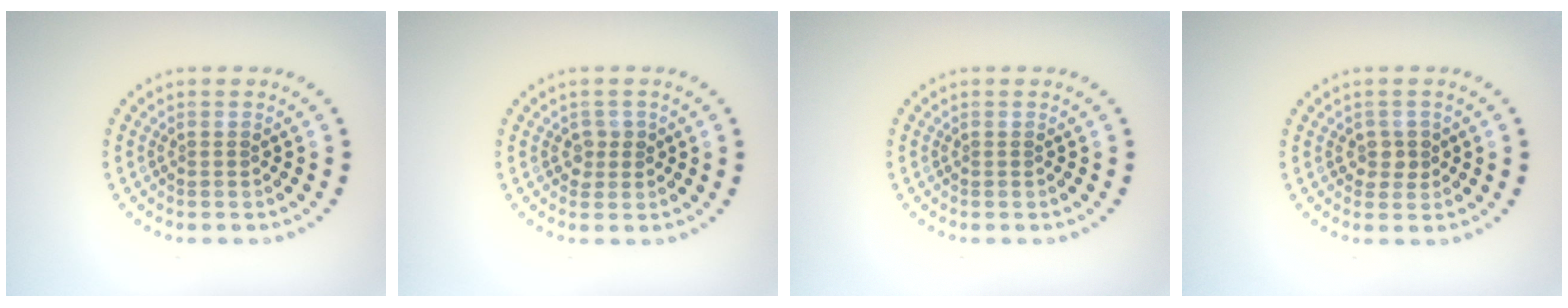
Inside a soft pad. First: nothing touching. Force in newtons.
{"total": 1.4, "press": 1.3, "slide": 0.6}
{"total": 0.0}
{"total": 1.5, "press": 1.4, "slide": 0.6}